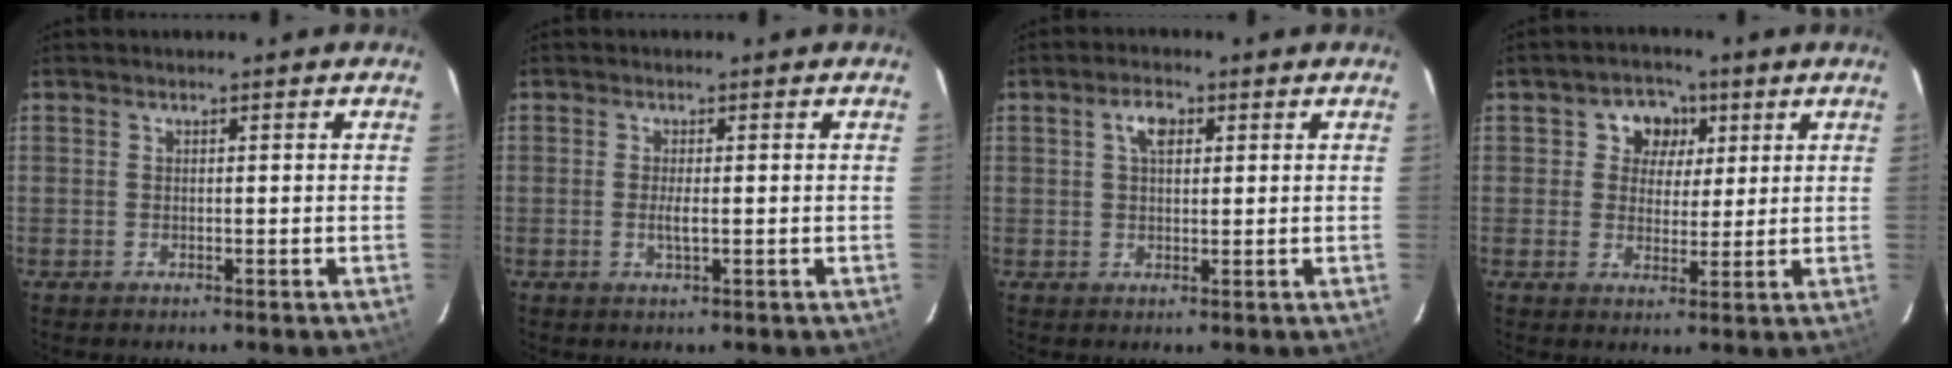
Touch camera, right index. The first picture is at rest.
{"total": 1.9, "force": [-0.2, 0.1, 1.8], "torque": [-0.036, -0.004, -0.005]}
{"total": 3.6, "force": [1.3, 2.0, 2.8], "torque": [-0.050, 0.012, 0.024]}
{"total": 6.3, "force": [2.0, 5.6, 2.1], "torque": [-0.028, 0.015, 0.028]}